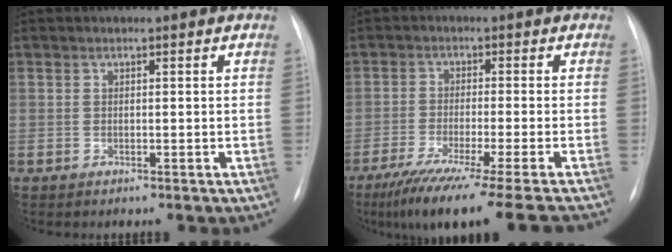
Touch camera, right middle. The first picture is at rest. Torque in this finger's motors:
{"motor_torque": [0.87, -0.84, 0.20, 0.07]}